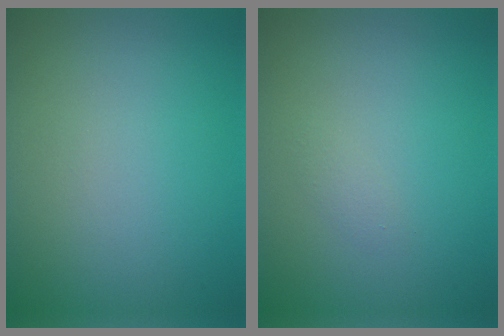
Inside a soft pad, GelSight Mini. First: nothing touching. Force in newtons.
{"total": 0.6, "press": 0.6, "slide": 0.1}